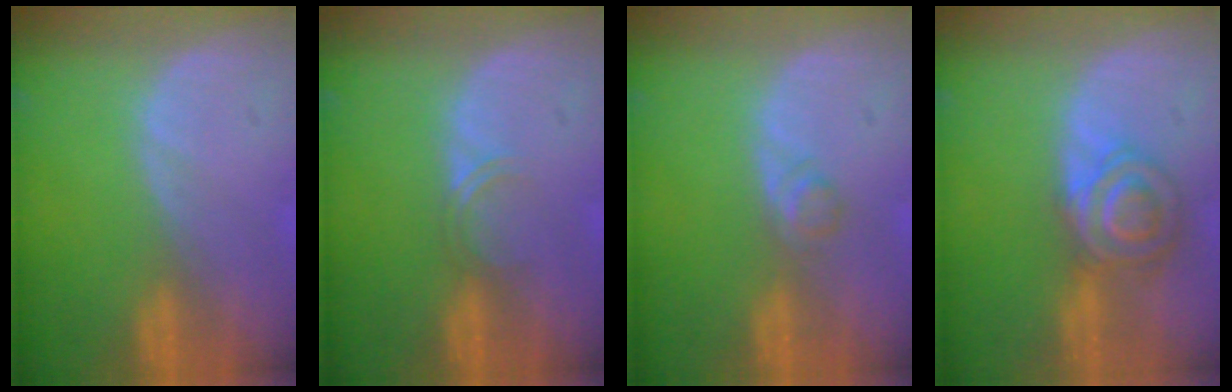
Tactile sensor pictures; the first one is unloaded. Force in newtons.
{"total": 1.7, "press": 1.4, "slide": 1.0}
{"total": 1.6, "press": 1.6, "slide": 0.2}
{"total": 7.1, "press": 6.0, "slide": 3.8}